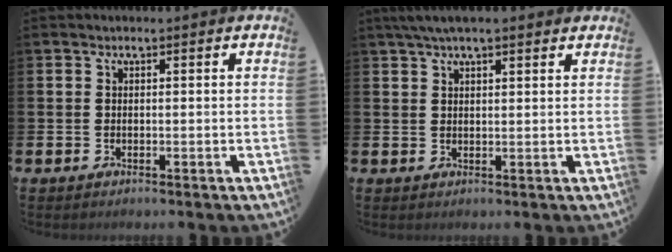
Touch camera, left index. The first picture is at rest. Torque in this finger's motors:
{"motor_torque": [0.15, -1.16, 0.92, 0.21]}